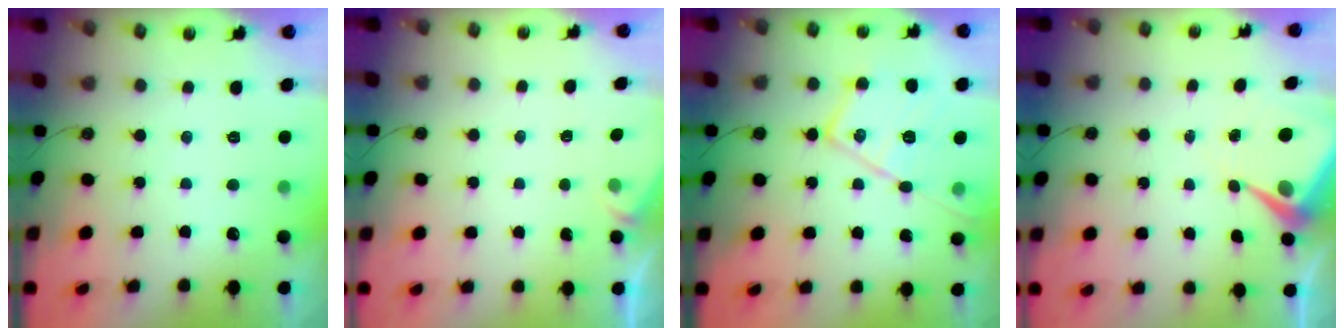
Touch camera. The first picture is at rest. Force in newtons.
{"total": 1.8, "press": 1.8, "slide": 0.4}
{"total": 18.3, "press": 18.3, "slide": 1.0}
{"total": 6.4, "press": 6.4, "slide": 0.4}